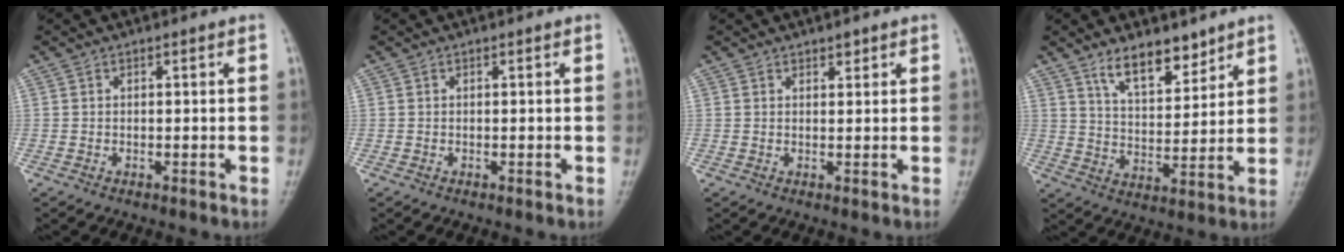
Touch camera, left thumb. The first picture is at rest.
{"total": 0.0}
{"total": 1.1, "force": [0.9, 0.6, 0.4], "torque": [0.003, -0.006, 0.011]}
{"total": 9.4, "force": [6.8, 4.0, 5.2], "torque": [-0.055, -0.051, 0.121]}